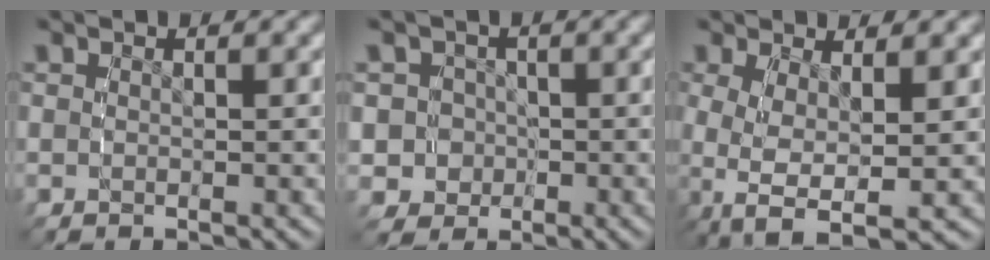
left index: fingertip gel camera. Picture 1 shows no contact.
{"total": 10.9, "force": [-2.5, 10.2, 2.9], "torque": [-0.095, -0.048, -0.043]}
{"total": 6.8, "force": [-1.9, 4.1, 5.1], "torque": [-0.134, -0.044, -0.013]}